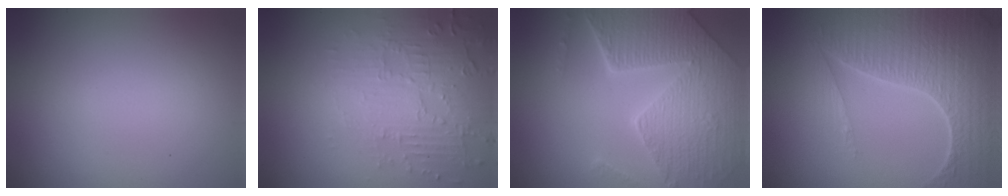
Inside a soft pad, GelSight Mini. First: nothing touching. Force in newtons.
{"total": 4.5, "press": 3.3, "slide": 3.1}
{"total": 8.2, "press": 5.9, "slide": 5.7}
{"total": 7.5, "press": 5.6, "slide": 5.0}